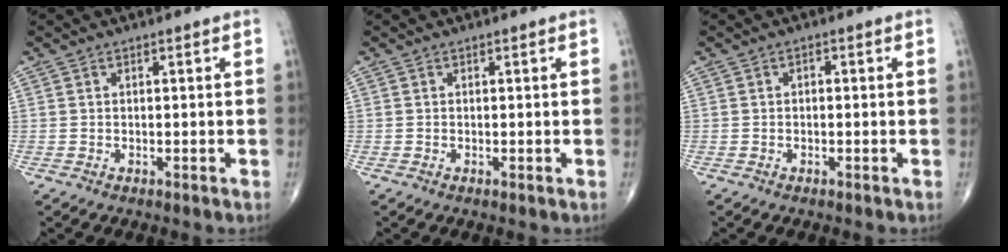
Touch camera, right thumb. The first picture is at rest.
{"total": 0.0}
{"total": 0.8, "force": [-0.1, 0.6, 0.6], "torque": [-0.004, 0.003, -0.005]}